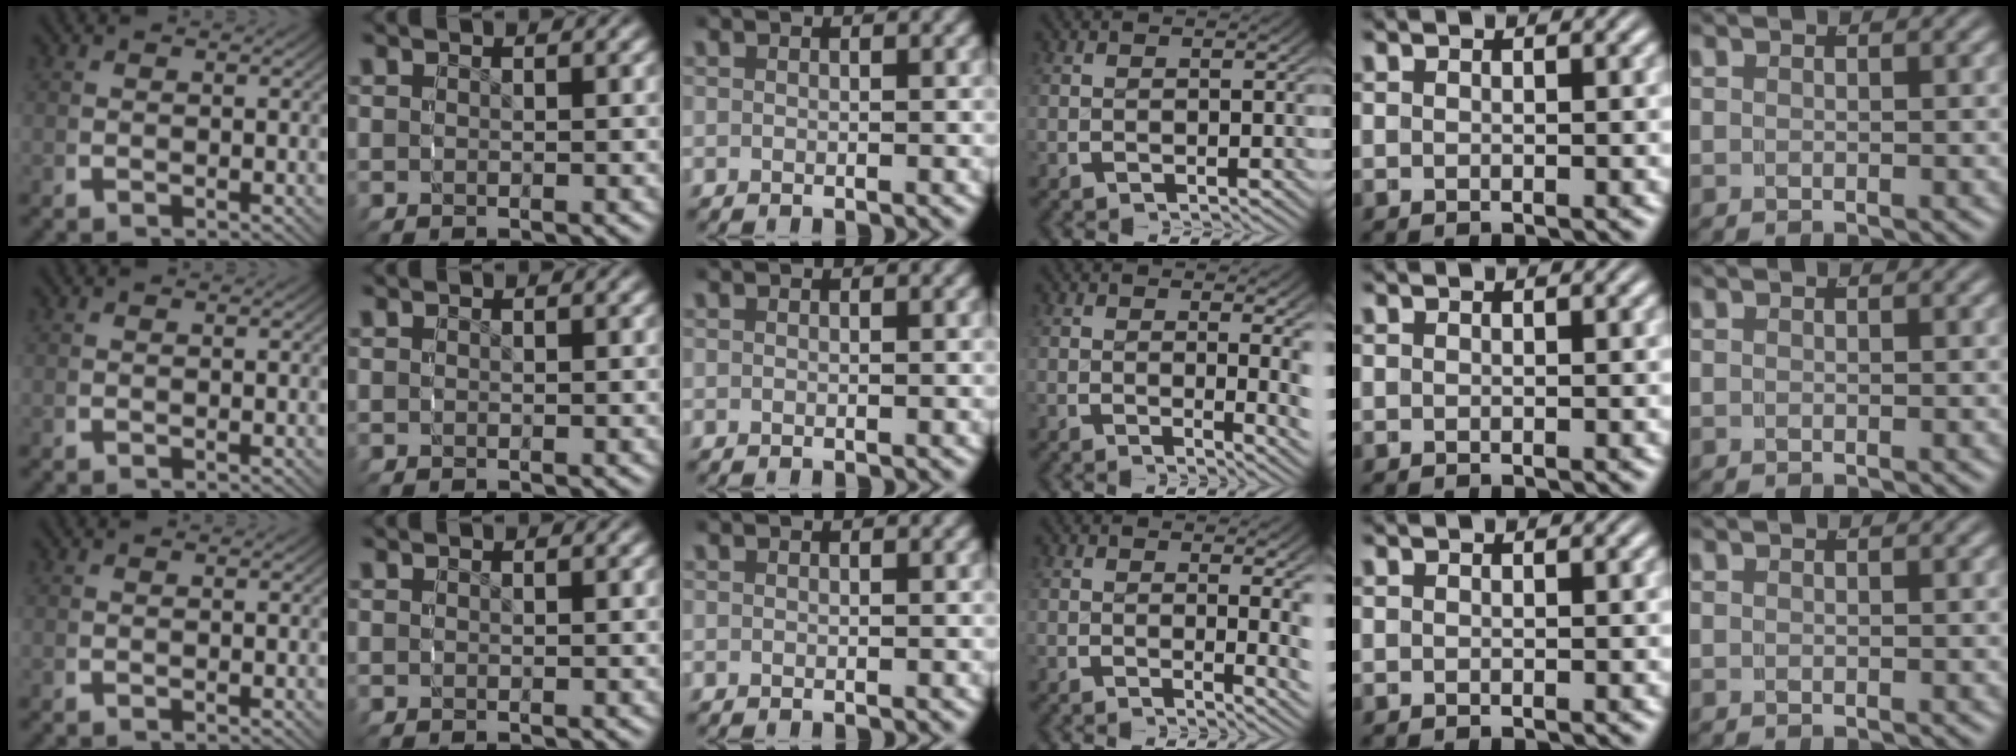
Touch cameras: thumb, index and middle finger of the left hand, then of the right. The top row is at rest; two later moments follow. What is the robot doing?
{"motion": "grasp_and_lifting", "object": "dispenser bottle"}